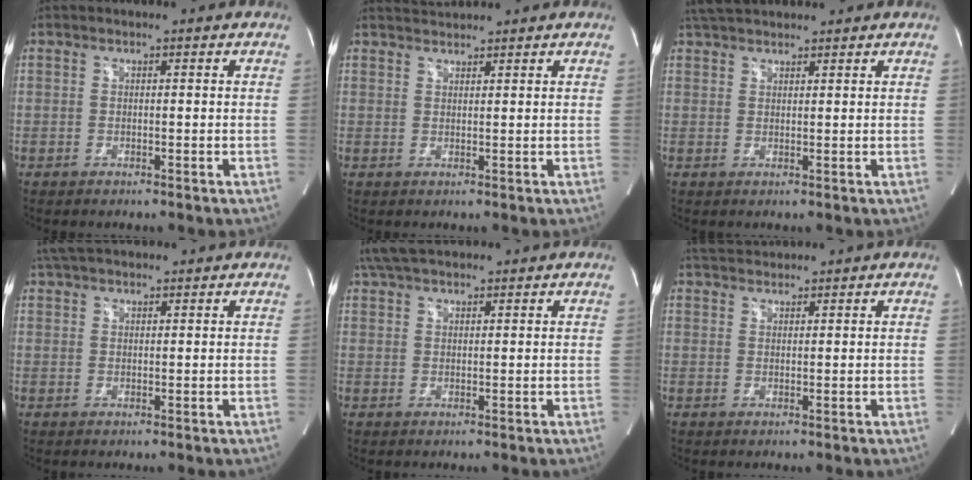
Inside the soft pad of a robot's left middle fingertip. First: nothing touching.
{"total": 2.4, "force": [2.4, -0.1, 0.0], "torque": [-0.008, 0.015, 0.049]}
{"total": 6.2, "force": [5.4, 1.8, 2.5], "torque": [-0.043, 0.038, 0.097]}
{"total": 7.2, "force": [6.1, 2.3, 3.2], "torque": [-0.052, 0.039, 0.109]}
{"total": 7.6, "force": [6.3, 2.3, 3.5], "torque": [-0.065, 0.038, 0.116]}
{"total": 3.3, "force": [3.2, 0.5, 0.4], "torque": [-0.014, 0.025, 0.061]}